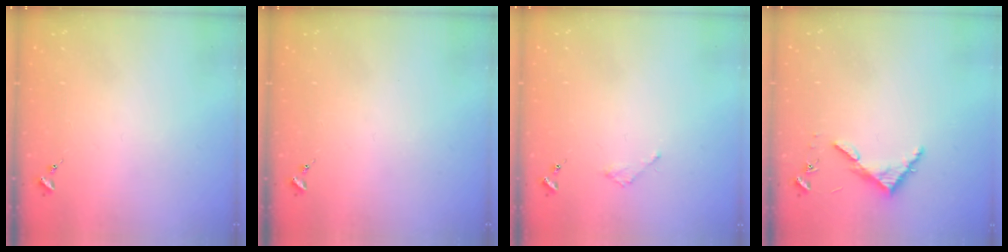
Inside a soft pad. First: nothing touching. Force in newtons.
{"total": 0.0}
{"total": 1.8, "press": 1.8, "slide": 0.2}
{"total": 4.0, "press": 4.0, "slide": 0.3}